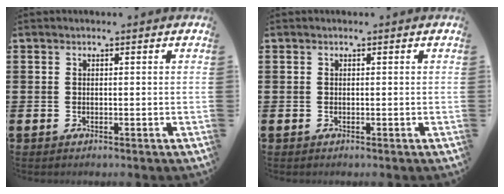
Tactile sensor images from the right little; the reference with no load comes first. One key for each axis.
{"total": 0.0}